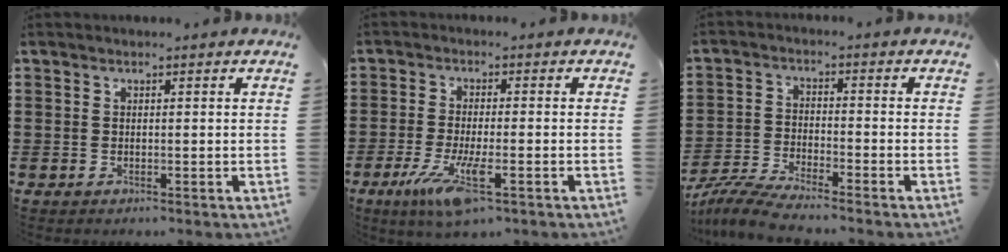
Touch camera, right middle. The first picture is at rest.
{"total": 7.8, "force": [-3.3, 1.6, 6.9], "torque": [-0.149, -0.018, -0.059]}
{"total": 5.9, "force": [-5.6, 0.2, 1.9], "torque": [-0.057, -0.013, -0.113]}